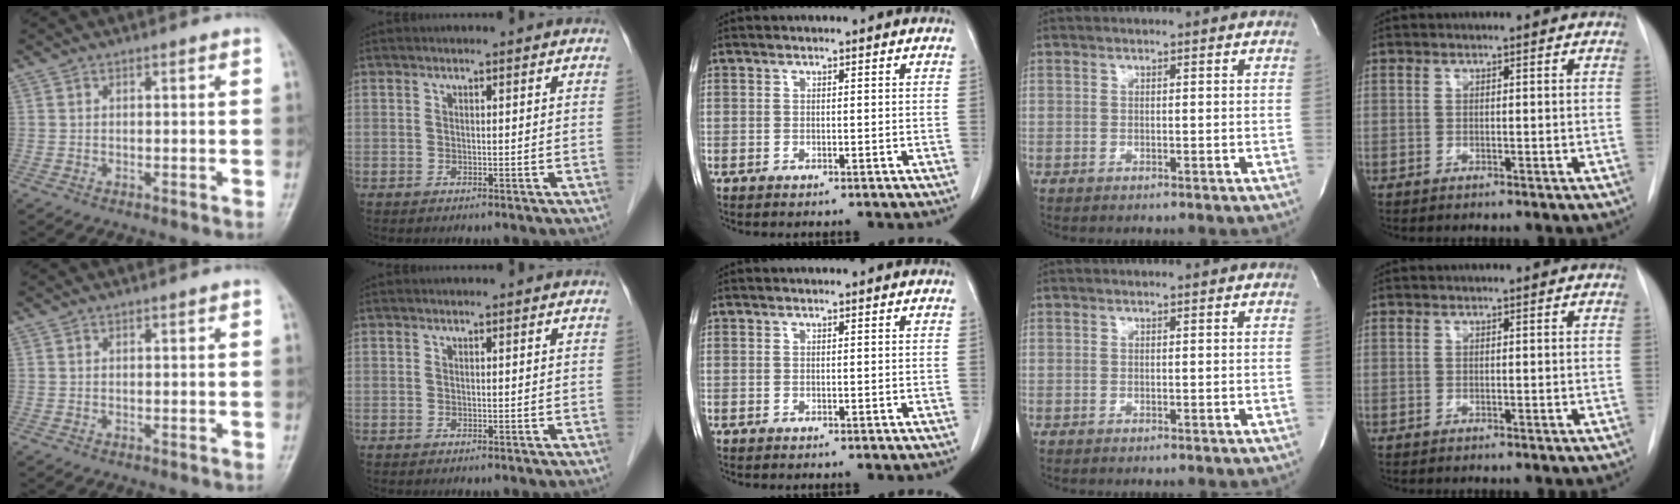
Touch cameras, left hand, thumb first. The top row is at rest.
{}